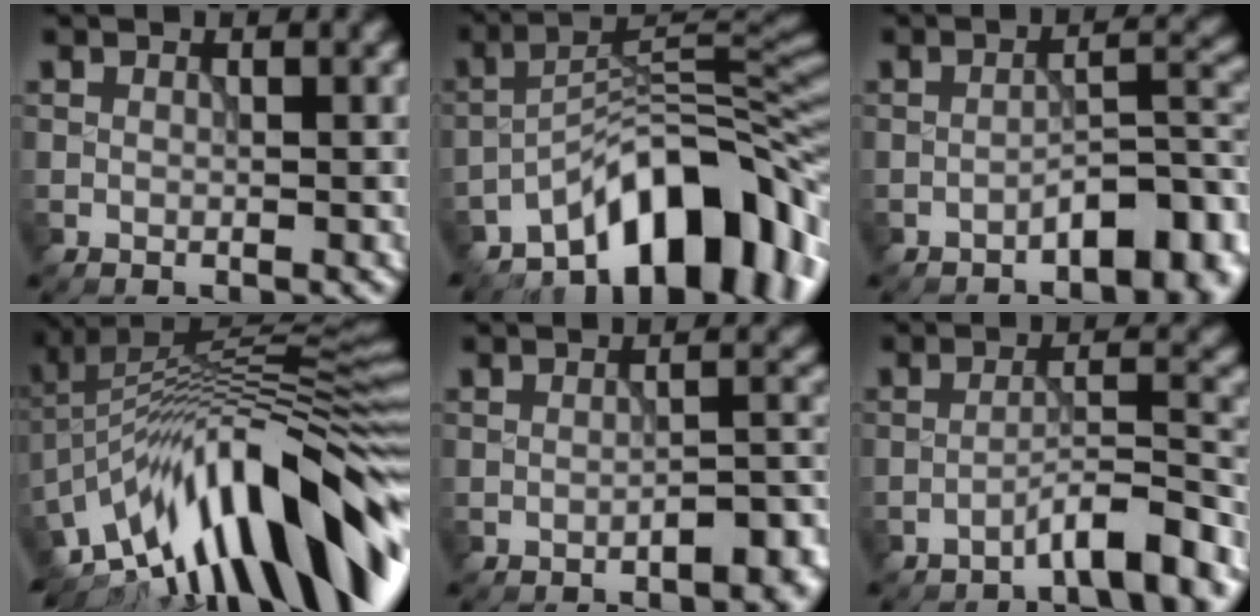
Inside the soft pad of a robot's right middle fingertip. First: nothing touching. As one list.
[{"total": 12.5, "force": [-8.1, 4.7, 8.4], "torque": [-0.107, 0.019, -0.144]}, {"total": 5.2, "force": [-2.7, 1.9, 4.0], "torque": [-0.054, 0.012, -0.043]}, {"total": 16.6, "force": [-5.9, 5.9, 14.4], "torque": [-0.217, 0.036, -0.126]}, {"total": 3.8, "force": [-2.2, 1.3, 2.8], "torque": [-0.038, 0.006, -0.031]}, {"total": 4.6, "force": [-3.4, 0.6, 3.0], "torque": [-0.042, 0.017, -0.063]}]